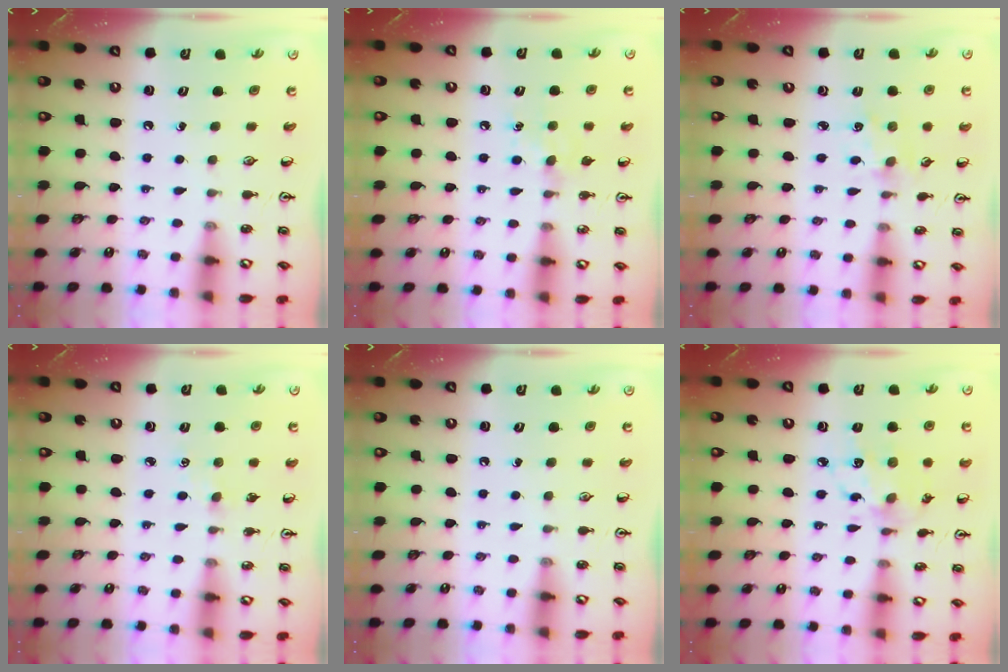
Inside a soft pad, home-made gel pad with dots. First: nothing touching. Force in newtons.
{"total": 6.8, "press": 6.8, "slide": 0.9}
{"total": 1.4, "press": 1.3, "slide": 0.2}
{"total": 1.1, "press": 1.1, "slide": 0.2}
{"total": 0.0}
{"total": 9.3, "press": 9.3, "slide": 0.6}